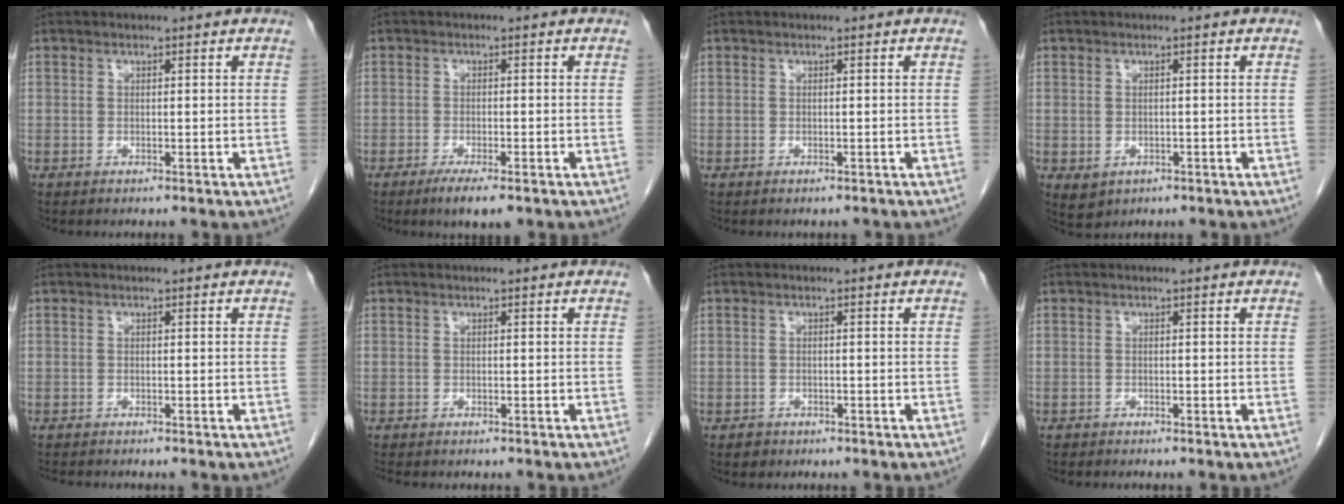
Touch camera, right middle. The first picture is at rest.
{"total": 4.2, "force": [-2.7, 0.8, 3.0], "torque": [-0.050, -0.008, -0.041]}
{"total": 0.7, "force": [-0.7, 0.3, 0.1], "torque": [-0.005, -0.001, -0.011]}
{"total": 2.4, "force": [-0.8, 2.0, 1.1], "torque": [-0.017, -0.001, 0.001]}
{"total": 3.6, "force": [-3.3, 0.6, 1.4], "torque": [-0.017, -0.007, -0.048]}
{"total": 2.4, "force": [-2.1, 0.7, 1.0], "torque": [-0.018, -0.005, -0.027]}
{"total": 1.2, "force": [-0.9, 0.8, 0.1], "torque": [-0.005, 0.002, -0.014]}
{"total": 1.2, "force": [-1.1, 0.2, 0.3], "torque": [-0.011, -0.003, -0.018]}